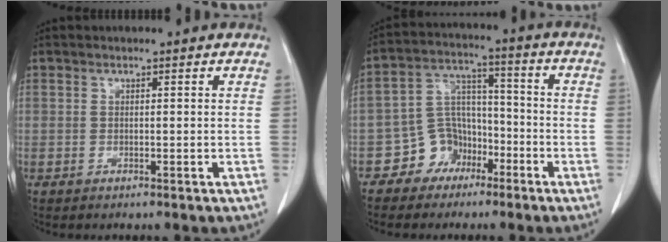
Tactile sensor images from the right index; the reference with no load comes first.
{"total": 7.7, "force": [-4.5, 6.1, 1.7], "torque": [-0.036, 0.024, -0.073]}